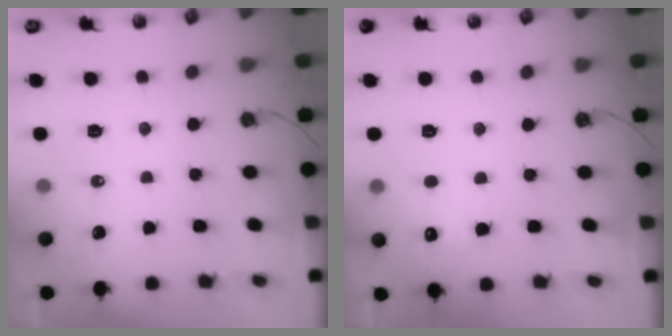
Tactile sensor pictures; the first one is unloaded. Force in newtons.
{"total": 4.1, "press": 4.0, "slide": 1.1}